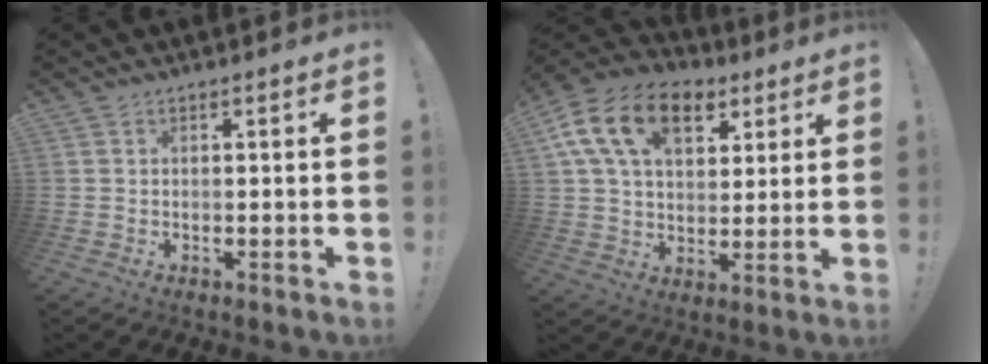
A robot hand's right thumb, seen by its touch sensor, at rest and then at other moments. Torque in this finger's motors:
{"motor_torque": [2.07, 2.94, 0.54, -0.19, 0.34]}